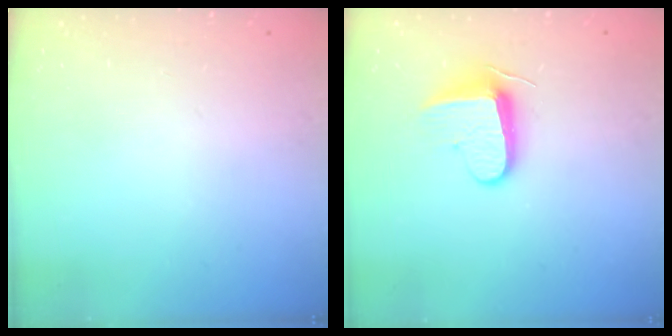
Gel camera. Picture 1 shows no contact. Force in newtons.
{"total": 9.3, "press": 9.3, "slide": 0.6}